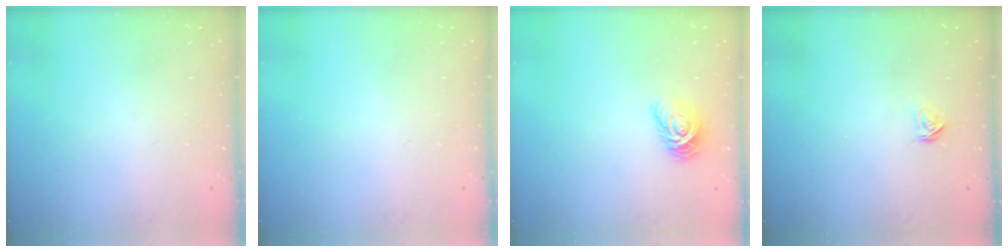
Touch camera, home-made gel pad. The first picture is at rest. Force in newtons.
{"total": 0.0}
{"total": 7.7, "press": 7.6, "slide": 0.7}
{"total": 2.3, "press": 2.3, "slide": 0.2}